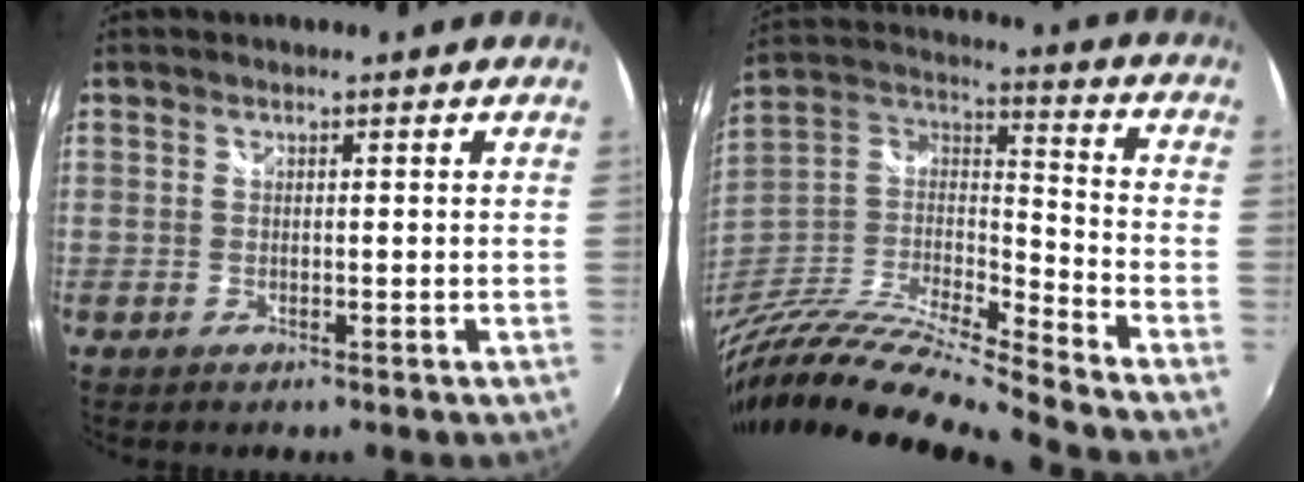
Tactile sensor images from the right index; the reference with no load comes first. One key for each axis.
{"total": 21.6, "fx": -17.8, "fy": 1.7, "fz": 12.2, "tx": -0.232, "ty": -0.024, "tz": -0.340}